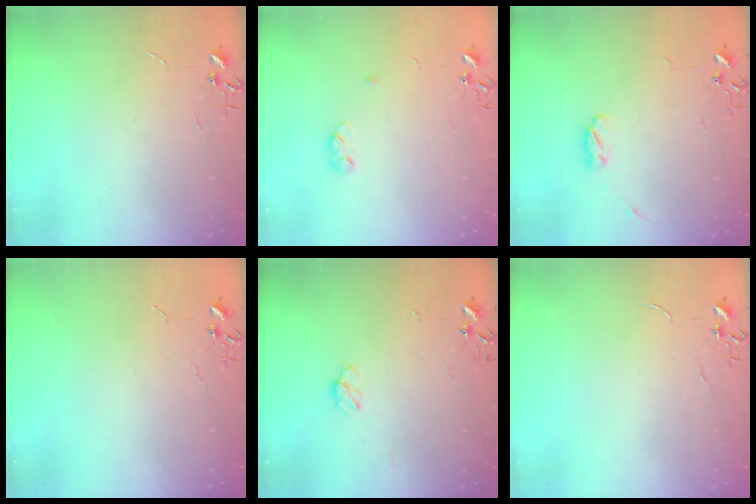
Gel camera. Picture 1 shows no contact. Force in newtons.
{"total": 3.9, "press": 3.8, "slide": 0.7}
{"total": 4.2, "press": 4.2, "slide": 0.7}
{"total": 0.0}
{"total": 4.4, "press": 4.4, "slide": 0.6}
{"total": 0.0}